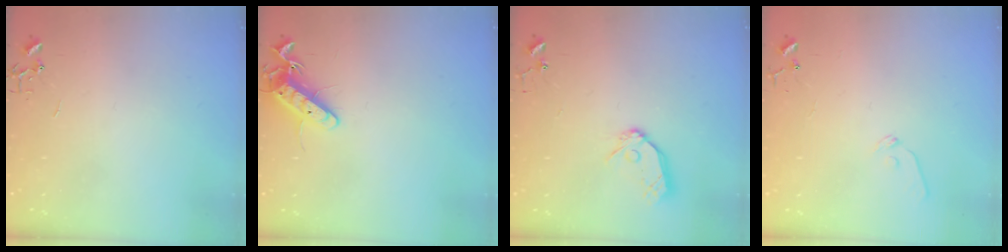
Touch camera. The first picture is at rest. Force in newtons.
{"total": 11.4, "press": 11.4, "slide": 0.9}
{"total": 11.0, "press": 10.9, "slide": 1.1}
{"total": 6.9, "press": 6.9, "slide": 0.7}